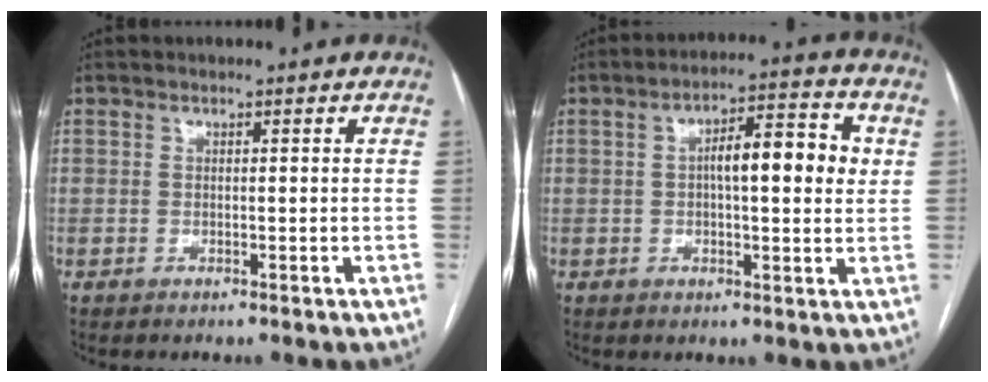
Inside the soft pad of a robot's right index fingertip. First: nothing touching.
{"total": 9.7, "force": [1.5, 2.6, 9.2], "torque": [-0.141, 0.024, 0.018]}